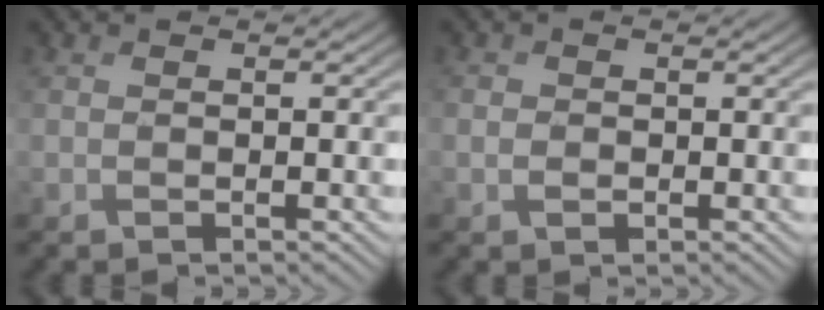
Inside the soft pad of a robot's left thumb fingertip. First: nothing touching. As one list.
[{"total": 1.4, "force": [-0.2, 1.2, 0.7], "torque": [-0.017, -0.003, -0.008]}]